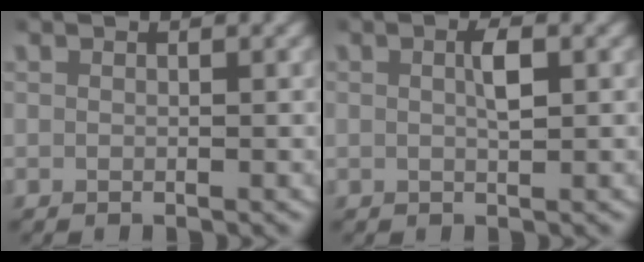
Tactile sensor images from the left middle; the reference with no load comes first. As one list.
[{"total": 1.8, "force": [0.3, 0.4, 1.7], "torque": [-0.028, -0.001, 0.006]}]